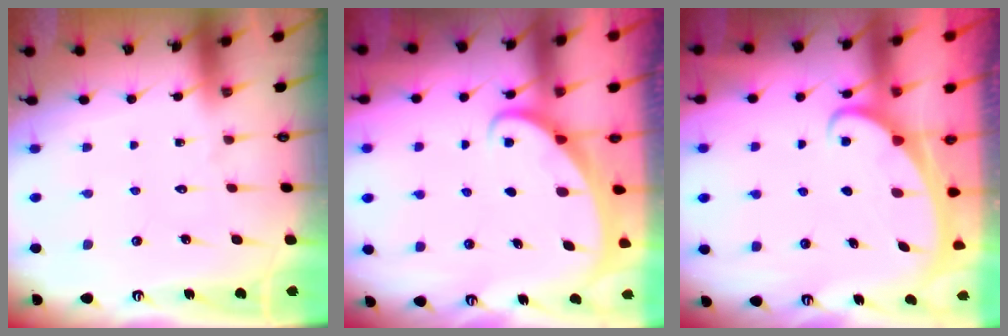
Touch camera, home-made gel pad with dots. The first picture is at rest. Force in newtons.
{"total": 1.8, "press": 1.8, "slide": 0.2}
{"total": 2.5, "press": 2.5, "slide": 0.3}